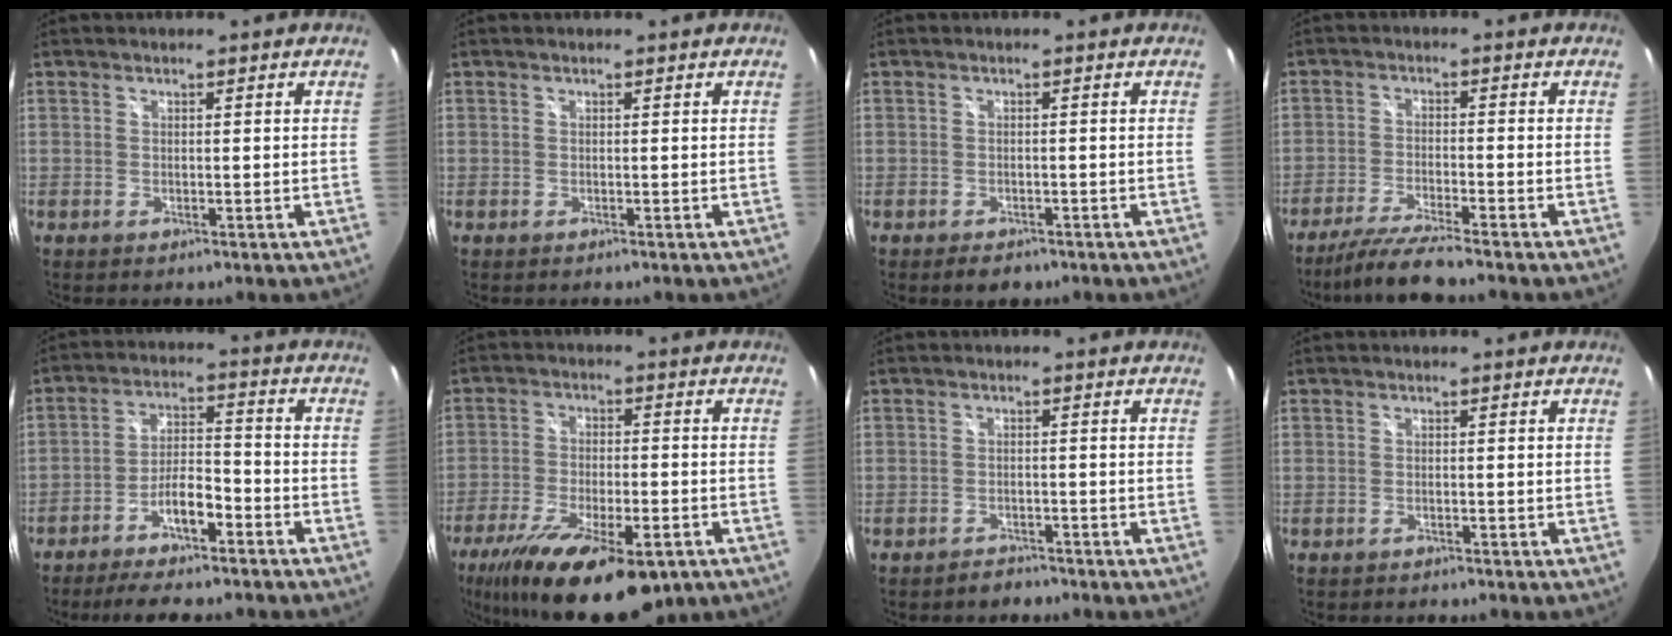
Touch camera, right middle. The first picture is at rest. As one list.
[{"total": 0.0}, {"total": 3.0, "force": [-2.1, 1.6, 1.4], "torque": [-0.027, -0.010, -0.031]}, {"total": 7.4, "force": [-6.5, -0.8, 3.4], "torque": [-0.084, -0.017, -0.118]}, {"total": 11.3, "force": [-8.8, 2.6, 6.5], "torque": [-0.136, 0.015, -0.143]}, {"total": 20.0, "force": [-12.6, 6.9, 13.9], "torque": [-0.268, -0.056, -0.200]}, {"total": 2.3, "force": [-2.0, 1.0, 0.2], "torque": [-0.007, 0.003, -0.030]}, {"total": 0.7, "force": [-0.6, 0.2, 0.2], "torque": [-0.004, 0.000, -0.010]}]